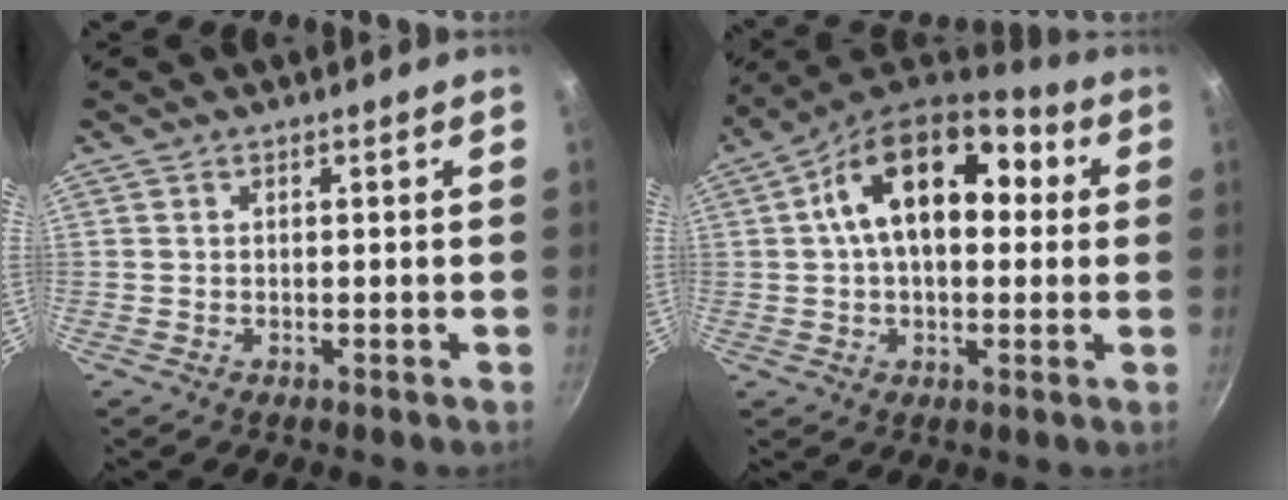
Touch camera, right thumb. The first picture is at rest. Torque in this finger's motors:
{"motor_torque": [0.91, 4.09, 1.37, -0.37, 0.18]}